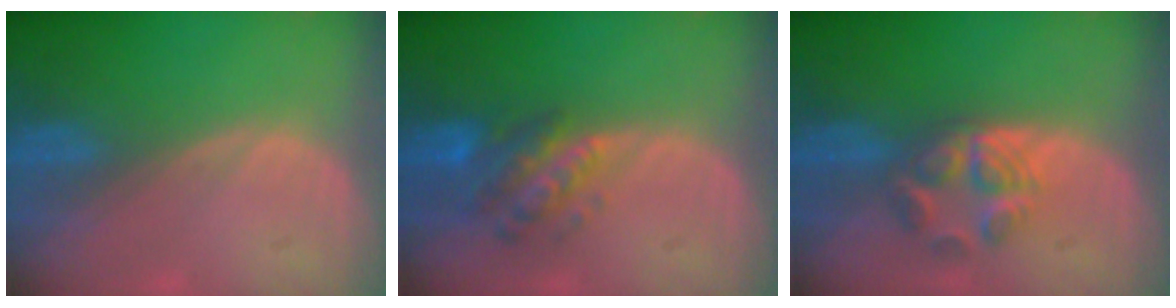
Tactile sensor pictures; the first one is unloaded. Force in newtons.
{"total": 6.2, "press": 6.0, "slide": 1.5}
{"total": 6.0, "press": 5.1, "slide": 3.1}